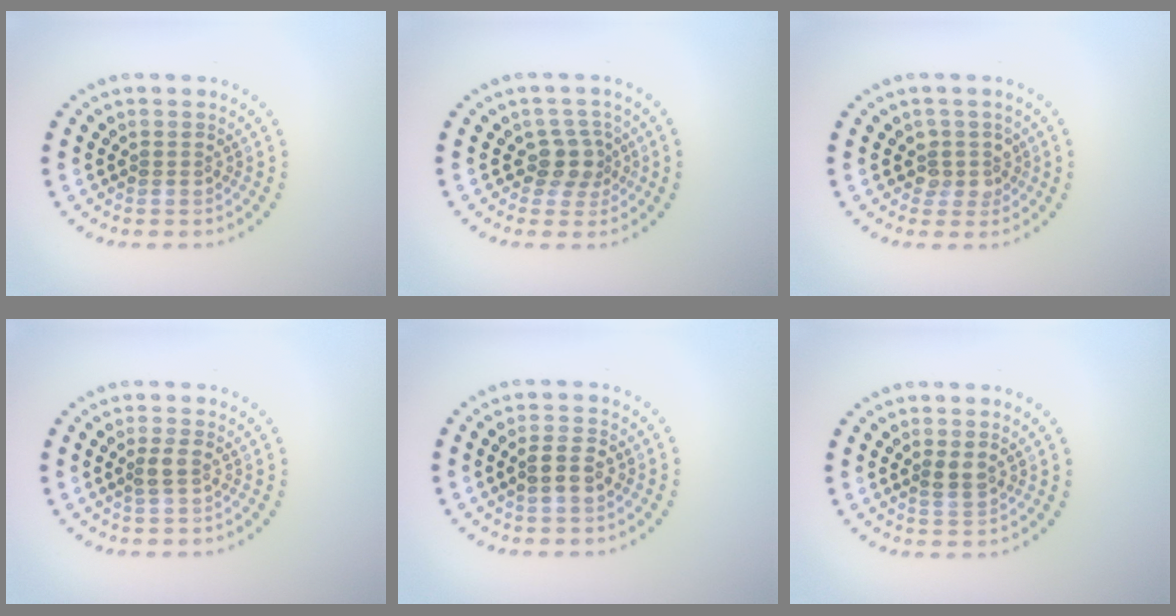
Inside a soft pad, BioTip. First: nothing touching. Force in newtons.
{"total": 2.5, "press": 2.0, "slide": 1.5}
{"total": 2.1, "press": 1.6, "slide": 1.3}
{"total": 1.3, "press": 1.2, "slide": 0.6}
{"total": 2.6, "press": 2.5, "slide": 0.6}
{"total": 1.5, "press": 1.3, "slide": 0.7}